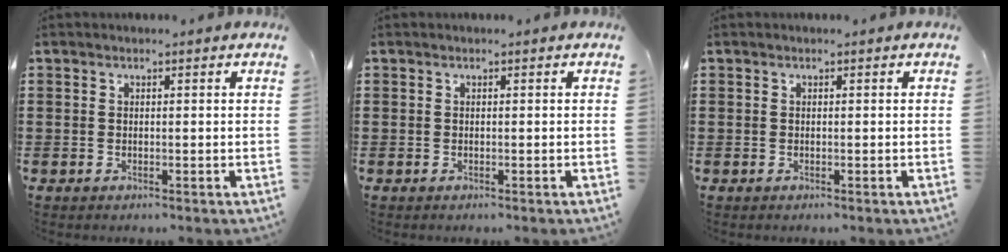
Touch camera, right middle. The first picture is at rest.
{"total": 0.0}
{"total": 0.0}